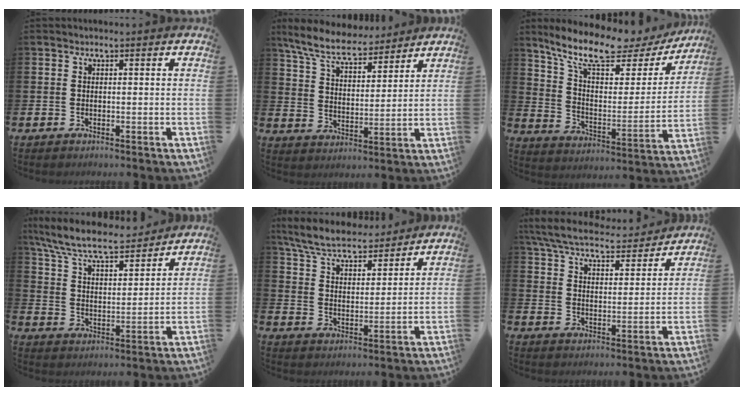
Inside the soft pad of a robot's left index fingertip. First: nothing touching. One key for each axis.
{"total": 8.0, "fx": 7.3, "fy": 1.8, "fz": 2.8, "tx": -0.089, "ty": -0.034, "tz": 0.132}
{"total": 11.1, "fx": 9.1, "fy": 3.5, "fz": 5.4, "tx": -0.140, "ty": -0.052, "tz": 0.154}
{"total": 8.8, "fx": 8.1, "fy": 1.6, "fz": 3.1, "tx": -0.099, "ty": -0.051, "tz": 0.141}
{"total": 7.1, "fx": 6.6, "fy": 1.5, "fz": 2.2, "tx": -0.076, "ty": -0.035, "tz": 0.118}
{"total": 7.0, "fx": 6.6, "fy": 1.3, "fz": 2.1, "tx": -0.073, "ty": -0.042, "tz": 0.114}